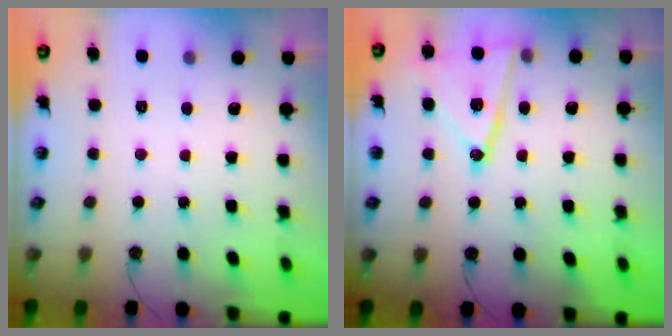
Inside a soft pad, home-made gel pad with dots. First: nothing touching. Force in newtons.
{"total": 15.1, "press": 15.1, "slide": 0.6}